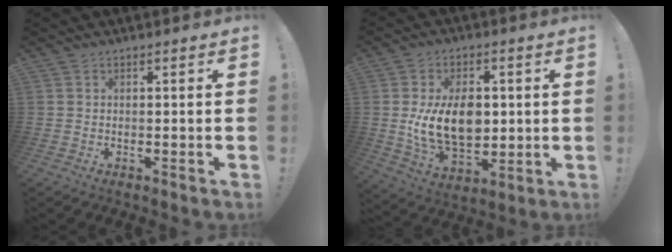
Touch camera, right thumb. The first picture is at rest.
{"total": 15.6, "force": [0.9, 11.1, 10.9], "torque": [-0.177, -0.011, 0.019]}